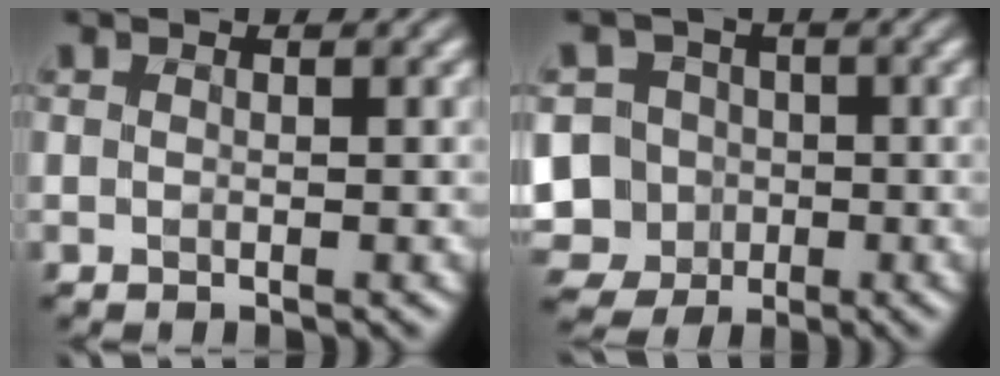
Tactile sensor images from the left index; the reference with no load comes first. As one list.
[{"total": 10.1, "force": [-2.7, 9.2, 3.2], "torque": [-0.084, 0.010, -0.078]}]